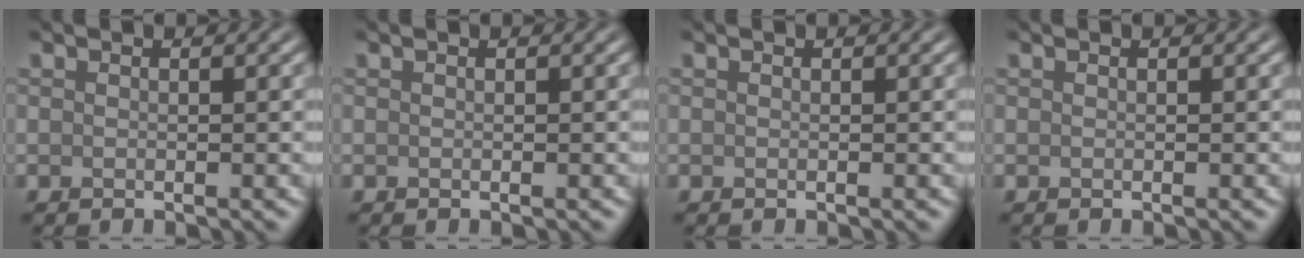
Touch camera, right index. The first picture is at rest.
{"total": 0.0}
{"total": 0.0}
{"total": 0.0}